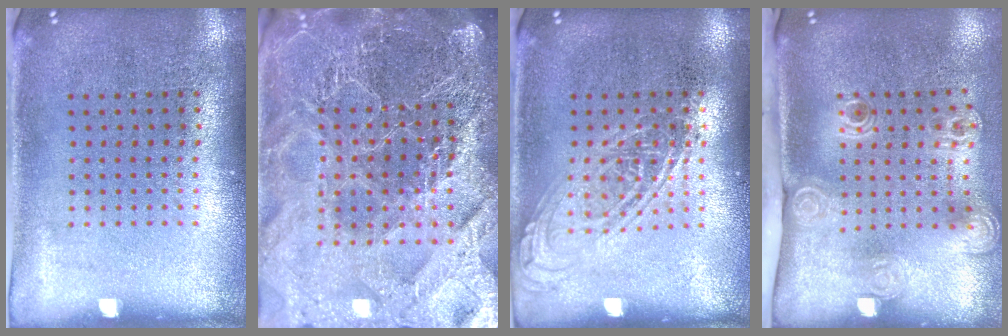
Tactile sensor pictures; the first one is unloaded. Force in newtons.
{"total": 5.9, "press": 5.2, "slide": 2.8}
{"total": 1.2, "press": 1.2, "slide": 0.1}
{"total": 2.1, "press": 1.5, "slide": 1.5}